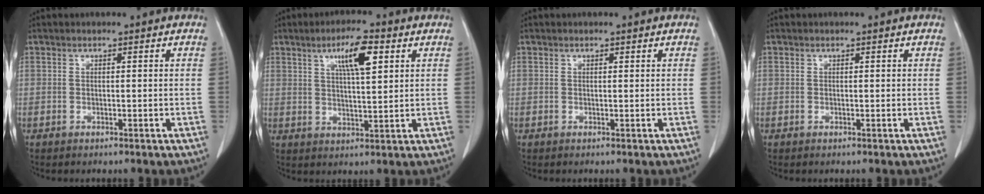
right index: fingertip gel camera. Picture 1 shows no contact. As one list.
[{"total": 7.6, "force": [3.4, 1.5, 6.6], "torque": [-0.114, 0.005, 0.057]}, {"total": 0.0}, {"total": 0.0}]